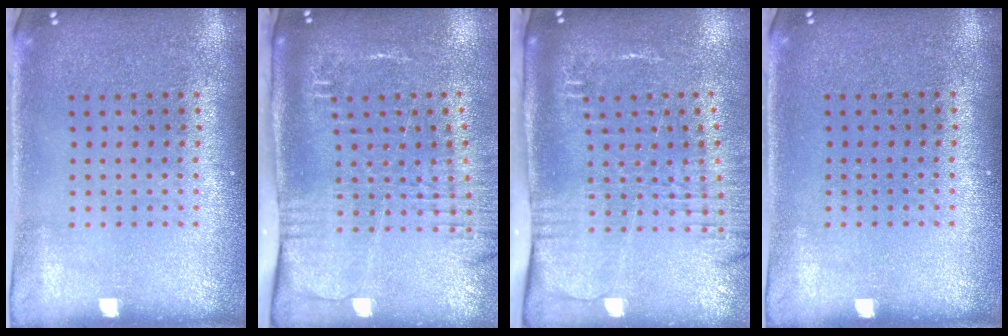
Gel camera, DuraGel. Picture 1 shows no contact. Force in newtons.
{"total": 2.7, "press": 2.1, "slide": 1.7}
{"total": 2.7, "press": 2.1, "slide": 1.7}
{"total": 0.0}